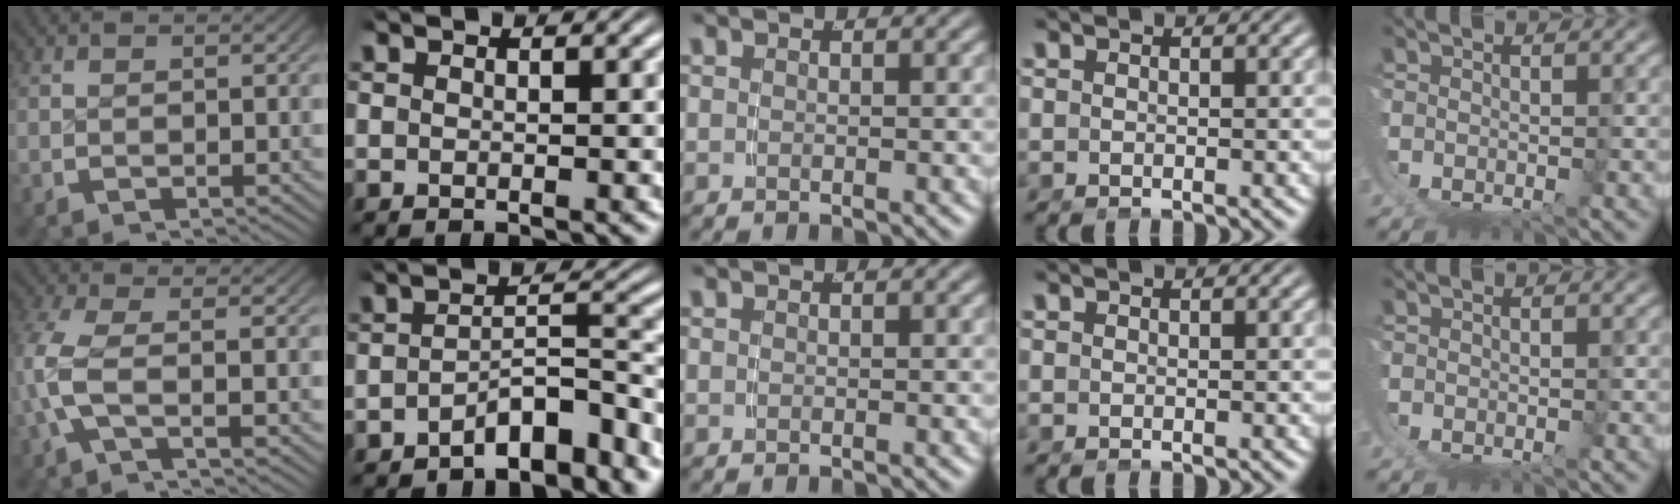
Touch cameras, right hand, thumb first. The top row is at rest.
{"thumb": {"total": 5.1, "force": [-0.4, 2.5, 4.4], "torque": [-0.135, -0.014, -0.001]}, "index": {"total": 5.4, "force": [-4.2, 1.0, 3.3], "torque": [-0.038, -0.010, -0.062]}}